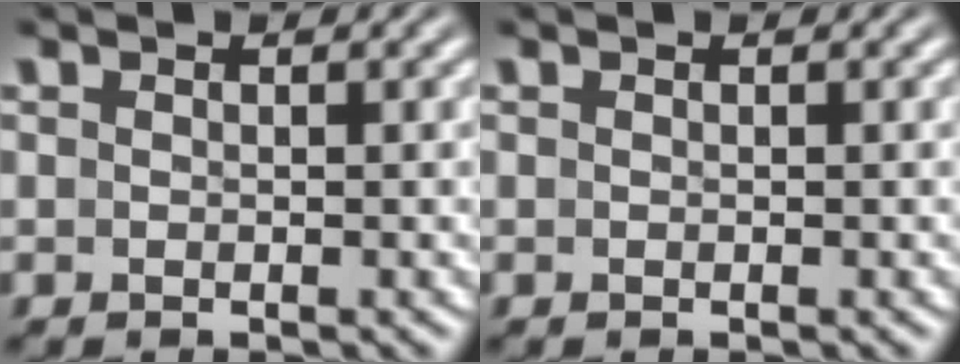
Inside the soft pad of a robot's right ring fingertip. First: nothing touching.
{"total": 0.0}